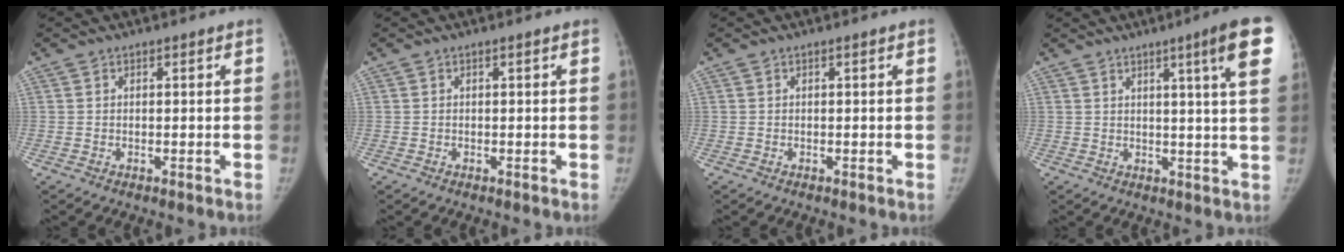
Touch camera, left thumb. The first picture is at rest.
{"total": 0.0}
{"total": 0.0}
{"total": 10.1, "force": [4.9, -0.1, 8.9], "torque": [-0.114, -0.022, 0.055]}